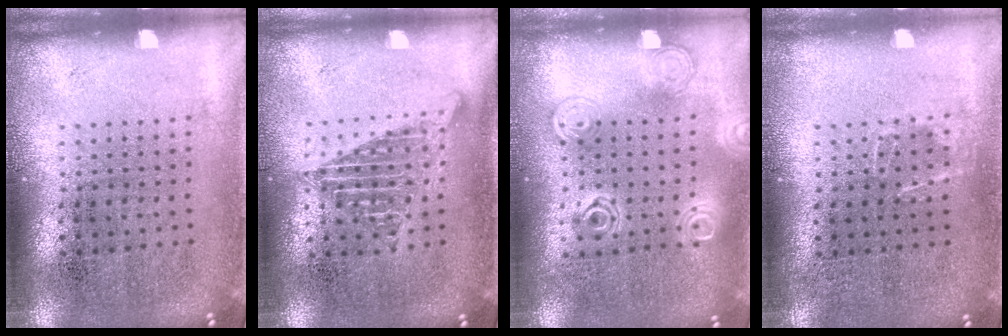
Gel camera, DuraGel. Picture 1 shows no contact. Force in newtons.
{"total": 1.3, "press": 1.2, "slide": 0.6}
{"total": 1.3, "press": 1.3, "slide": 0.2}
{"total": 0.9, "press": 0.8, "slide": 0.2}